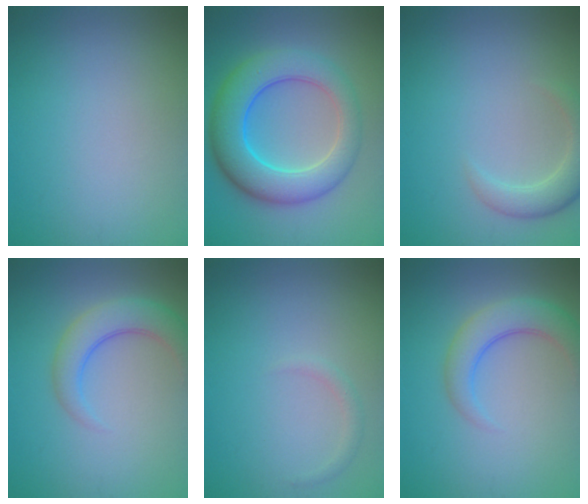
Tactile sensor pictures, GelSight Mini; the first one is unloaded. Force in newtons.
{"total": 8.8, "press": 8.8, "slide": 0.3}
{"total": 3.2, "press": 3.2, "slide": 0.3}
{"total": 4.1, "press": 4.1, "slide": 0.3}
{"total": 0.9, "press": 0.9, "slide": 0.0}
{"total": 4.1, "press": 4.1, "slide": 0.3}